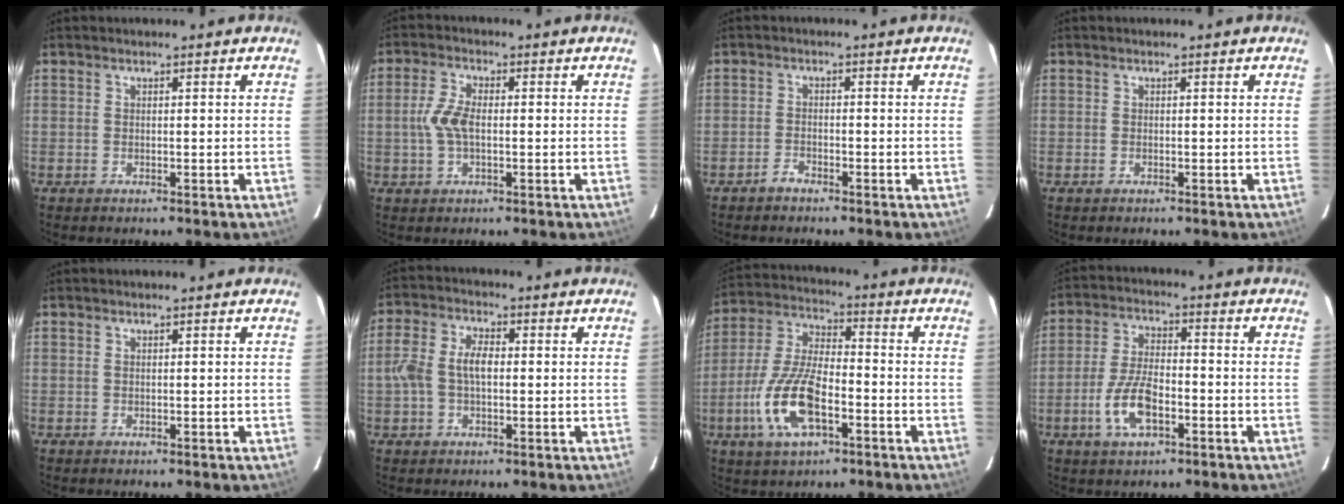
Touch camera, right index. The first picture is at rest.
{"total": 5.2, "force": [-0.5, 2.4, 4.5], "torque": [-0.100, 0.006, -0.008]}
{"total": 1.8, "force": [-1.6, 0.6, 0.6], "torque": [-0.019, 0.003, -0.033]}
{"total": 0.0}
{"total": 0.0}
{"total": 7.0, "force": [-0.2, 3.9, 5.8], "torque": [-0.120, 0.015, -0.006]}
{"total": 14.6, "force": [-5.6, 5.9, 12.2], "torque": [-0.265, -0.006, -0.106]}
{"total": 9.2, "force": [-3.7, 4.0, 7.4], "torque": [-0.157, 0.001, -0.067]}